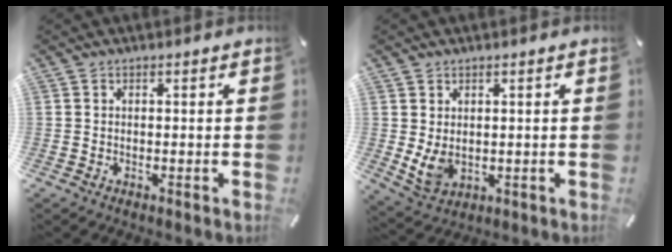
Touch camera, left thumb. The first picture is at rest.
{"total": 5.2, "force": [1.0, 4.0, 3.2], "torque": [-0.080, -0.009, 0.018]}